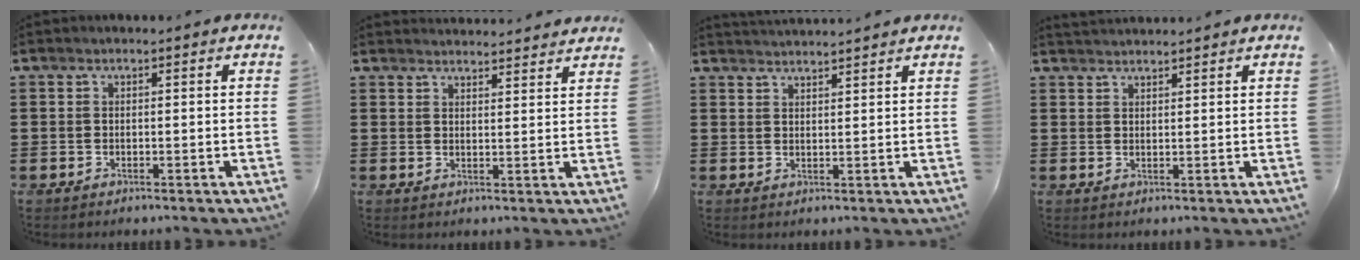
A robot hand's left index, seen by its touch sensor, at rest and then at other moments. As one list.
[{"total": 2.7, "force": [2.7, -0.2, -0.1], "torque": [-0.004, -0.010, 0.052]}, {"total": 2.3, "force": [2.3, -0.3, -0.1], "torque": [-0.004, -0.006, 0.045]}, {"total": 1.8, "force": [1.8, 0.0, 0.1], "torque": [-0.006, 0.003, 0.035]}]